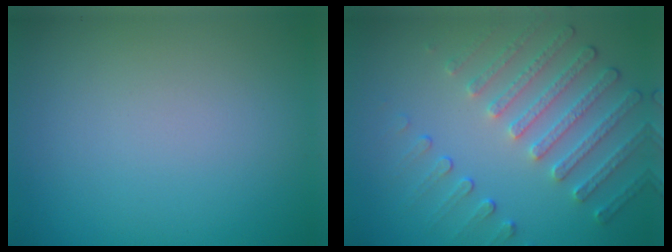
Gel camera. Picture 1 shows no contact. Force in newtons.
{"total": 4.9, "press": 3.7, "slide": 3.3}